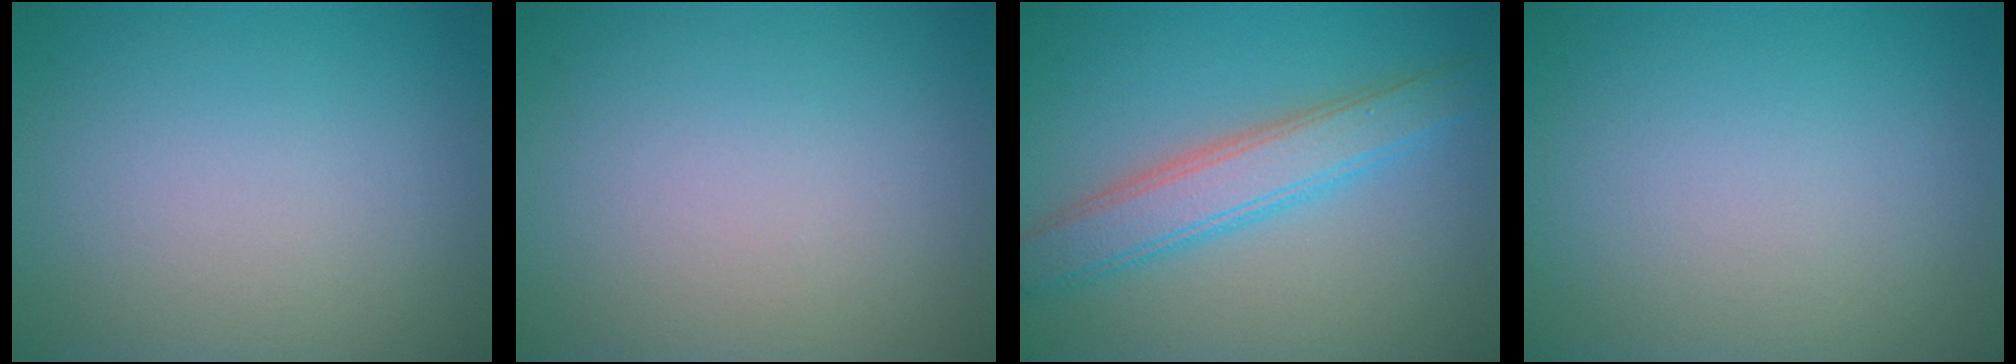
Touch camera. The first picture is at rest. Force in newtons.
{"total": 0.0}
{"total": 4.7, "press": 4.7, "slide": 0.1}
{"total": 0.0}